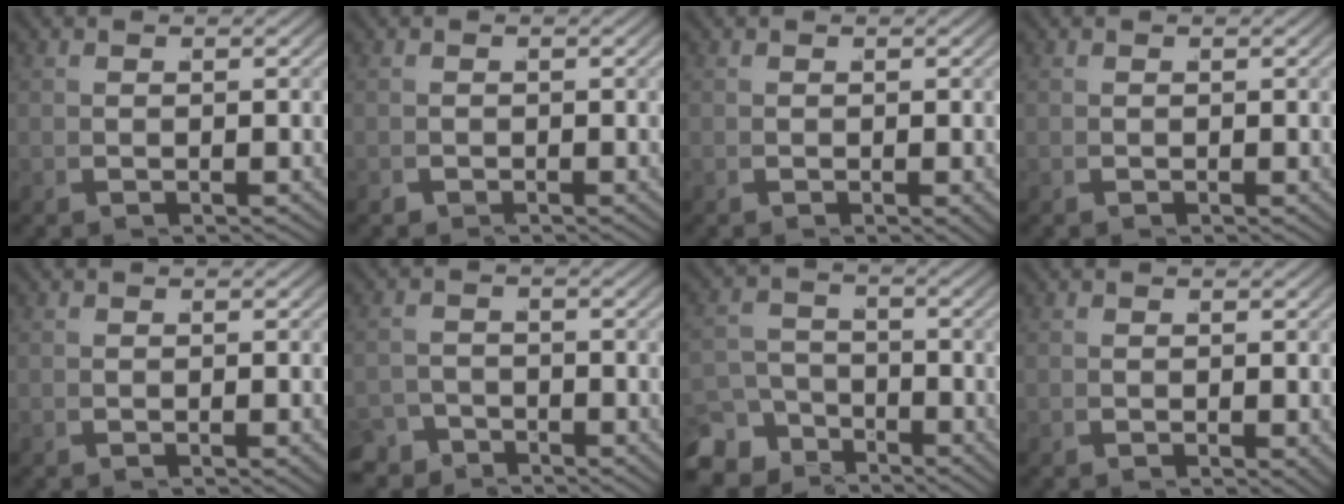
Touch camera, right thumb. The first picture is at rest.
{"total": 0.6, "force": [-0.6, 0.3, 0.0], "torque": [0.004, -0.004, -0.010]}
{"total": 0.9, "force": [-0.3, 0.3, 0.8], "torque": [-0.011, -0.004, -0.002]}
{"total": 0.0}
{"total": 0.6, "force": [-0.4, 0.1, 0.5], "torque": [-0.006, -0.001, -0.004]}
{"total": 3.4, "force": [-3.0, 1.6, 0.0], "torque": [0.016, -0.012, -0.054]}
{"total": 6.7, "force": [-4.0, 4.6, 2.6], "torque": [-0.022, -0.027, -0.066]}
{"total": 0.9, "force": [-0.1, 0.4, 0.8], "torque": [-0.010, -0.006, 0.001]}